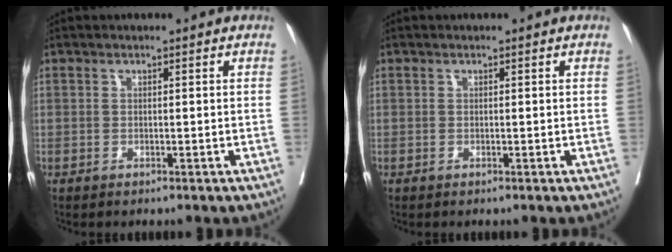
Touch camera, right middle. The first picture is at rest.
{"total": 0.0}